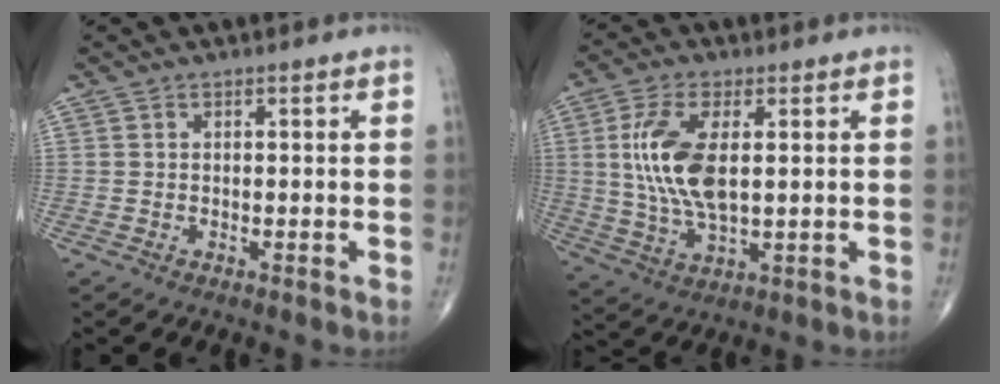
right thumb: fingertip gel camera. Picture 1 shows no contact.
{"total": 12.2, "force": [1.9, 5.5, 10.8], "torque": [-0.228, -0.009, 0.041]}